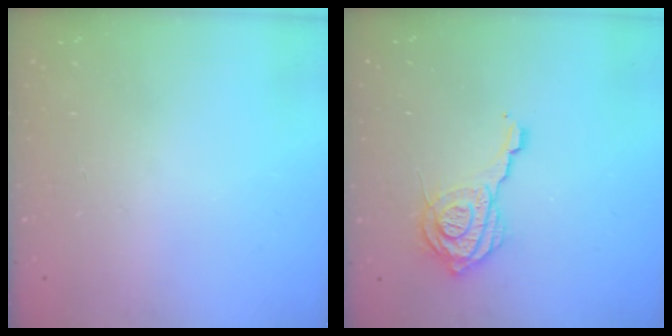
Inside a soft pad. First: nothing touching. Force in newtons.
{"total": 14.4, "press": 14.3, "slide": 1.9}